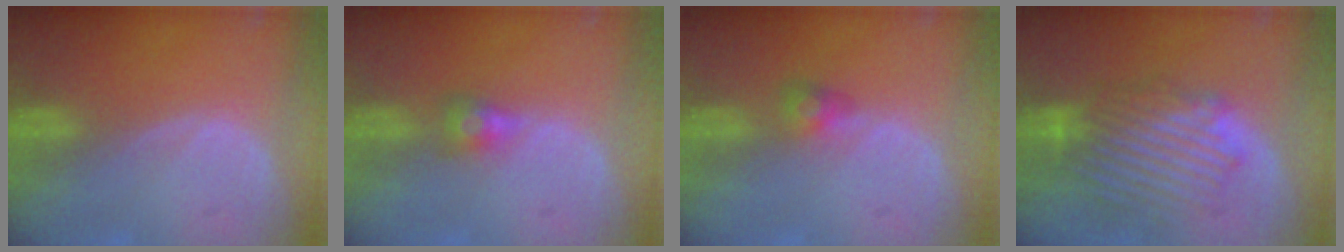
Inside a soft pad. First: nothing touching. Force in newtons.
{"total": 2.8, "press": 2.6, "slide": 1.0}
{"total": 2.5, "press": 2.5, "slide": 0.5}
{"total": 8.9, "press": 8.6, "slide": 2.2}